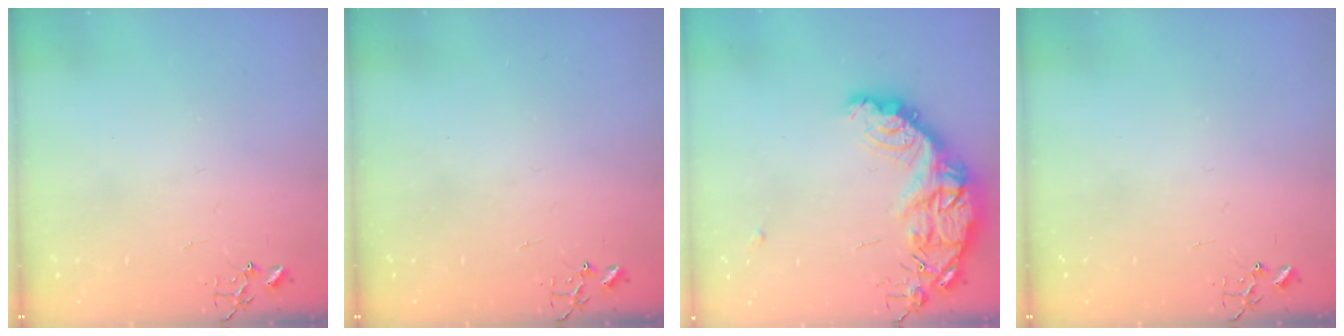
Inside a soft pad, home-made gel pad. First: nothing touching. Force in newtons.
{"total": 0.0}
{"total": 17.0, "press": 16.9, "slide": 1.3}
{"total": 0.0}